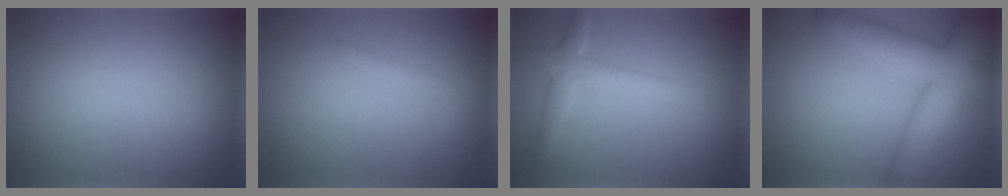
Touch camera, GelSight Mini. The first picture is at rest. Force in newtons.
{"total": 1.1, "press": 1.1, "slide": 0.0}
{"total": 2.9, "press": 2.9, "slide": 0.1}
{"total": 8.8, "press": 8.8, "slide": 0.6}